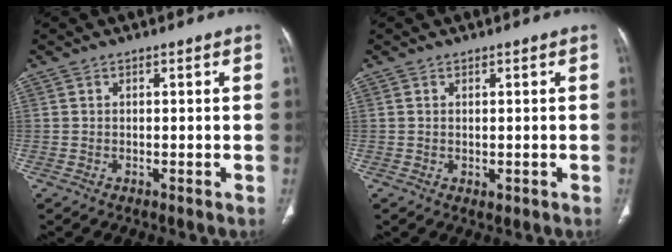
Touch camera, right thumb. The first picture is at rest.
{"total": 0.8, "force": [0.0, 0.5, 0.6], "torque": [-0.012, -0.004, 0.005]}